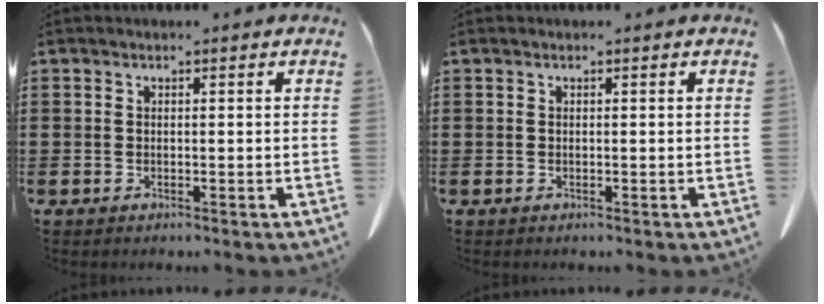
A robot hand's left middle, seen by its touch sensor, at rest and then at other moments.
{"total": 0.0}